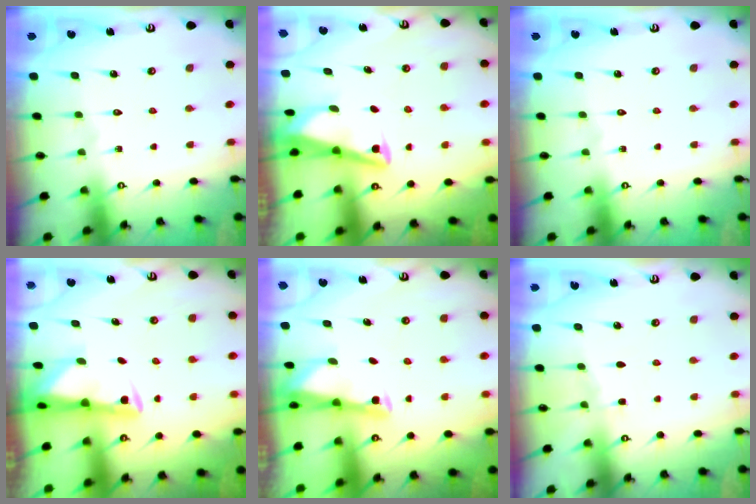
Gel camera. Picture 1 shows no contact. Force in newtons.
{"total": 5.1, "press": 5.0, "slide": 0.9}
{"total": 0.0}
{"total": 2.9, "press": 2.9, "slide": 0.4}
{"total": 2.6, "press": 2.6, "slide": 0.3}
{"total": 2.7, "press": 2.7, "slide": 0.4}